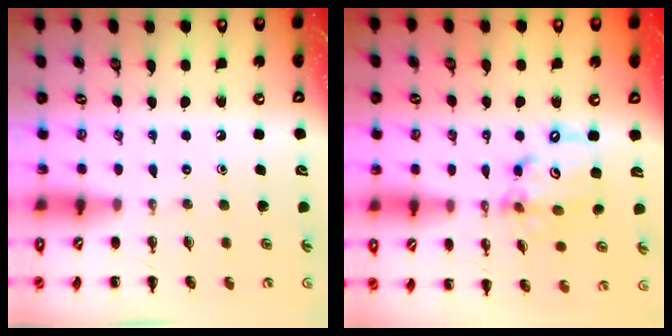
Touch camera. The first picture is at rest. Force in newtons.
{"total": 12.8, "press": 12.4, "slide": 3.1}